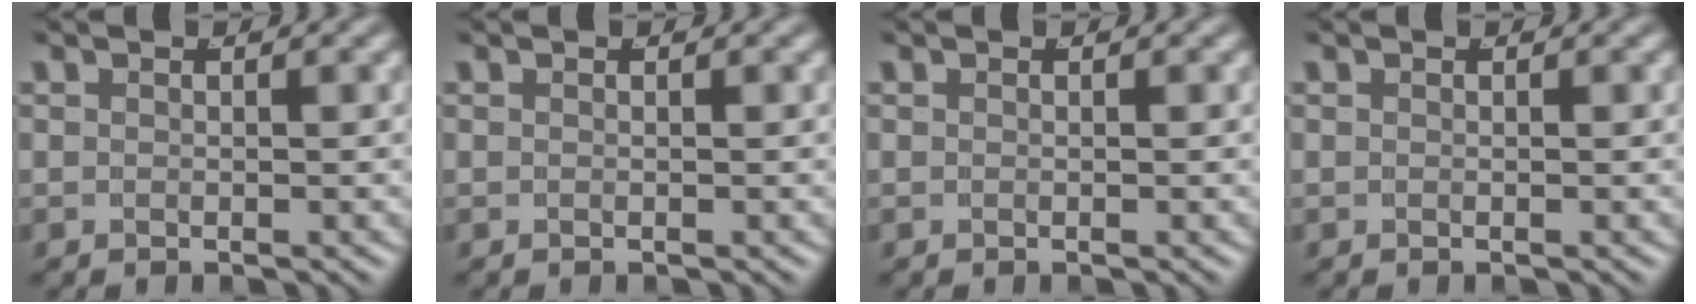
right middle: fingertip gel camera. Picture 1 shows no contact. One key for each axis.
{"total": 0.0}
{"total": 0.0}
{"total": 0.0}